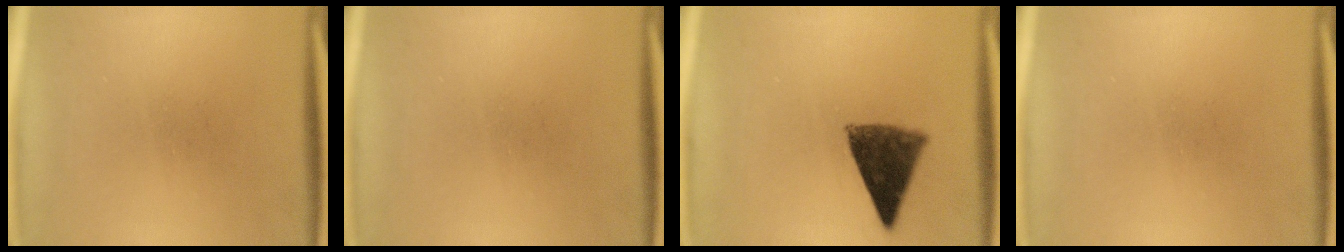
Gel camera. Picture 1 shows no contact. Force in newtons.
{"total": 0.0}
{"total": 9.3}
{"total": 0.0}